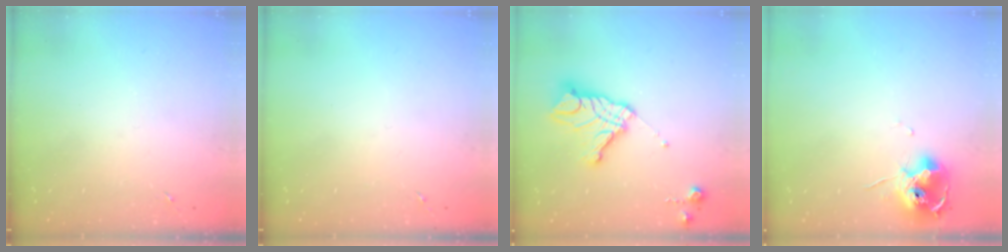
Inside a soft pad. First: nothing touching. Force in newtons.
{"total": 0.0}
{"total": 18.0, "press": 17.9, "slide": 1.7}
{"total": 11.2, "press": 11.1, "slide": 1.1}